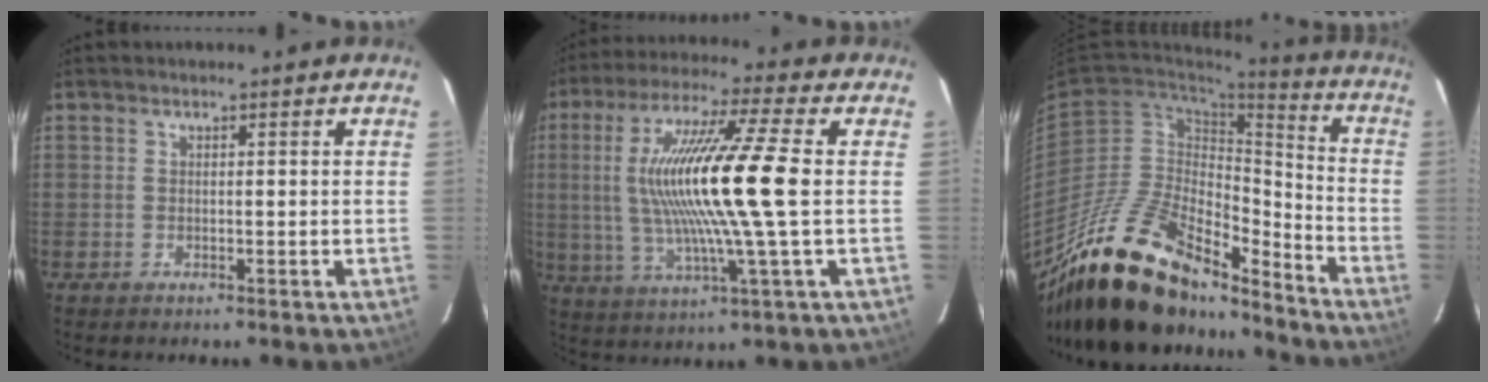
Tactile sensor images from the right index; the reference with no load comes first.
{"total": 17.8, "force": [1.1, 0.0, 17.8], "torque": [-0.335, 0.001, 0.022]}
{"total": 24.3, "force": [-19.7, 8.5, 11.5], "torque": [-0.209, 0.010, -0.333]}